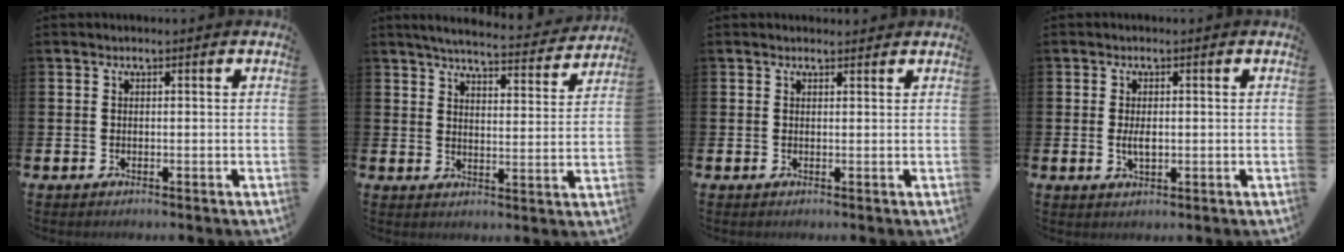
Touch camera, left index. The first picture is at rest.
{"total": 5.4, "force": [5.1, 0.4, 1.7], "torque": [-0.042, -0.036, 0.085]}
{"total": 0.8, "force": [0.8, 0.2, 0.1], "torque": [0.005, 0.000, 0.012]}
{"total": 2.4, "force": [0.0, 1.1, 2.1], "torque": [-0.032, -0.001, -0.003]}